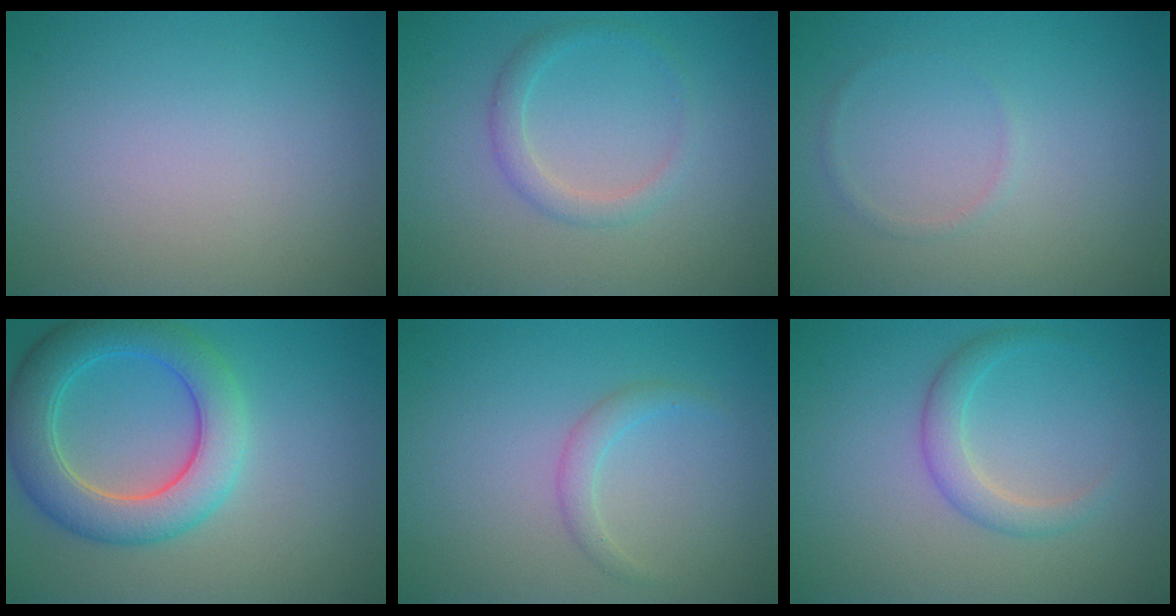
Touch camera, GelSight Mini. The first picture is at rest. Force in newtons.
{"total": 1.8, "press": 1.8, "slide": 0.2}
{"total": 0.6, "press": 0.6, "slide": 0.1}
{"total": 6.7, "press": 6.7, "slide": 0.2}
{"total": 1.5, "press": 1.5, "slide": 0.1}
{"total": 2.2, "press": 2.2, "slide": 0.1}